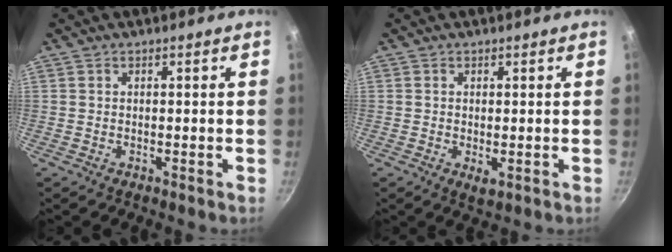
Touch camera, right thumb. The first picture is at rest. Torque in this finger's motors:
{"motor_torque": [-0.22, -0.09, -0.31, -0.11, -0.02]}